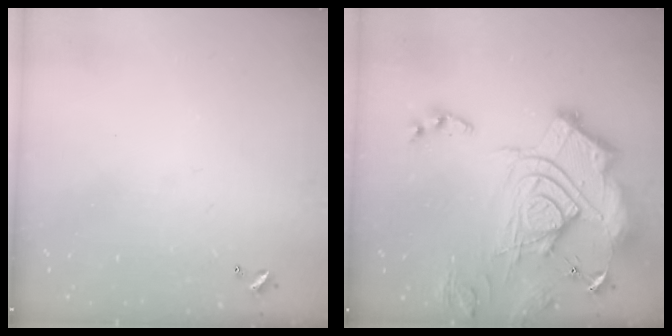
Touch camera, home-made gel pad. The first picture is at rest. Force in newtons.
{"total": 26.0, "press": 25.8, "slide": 3.2}